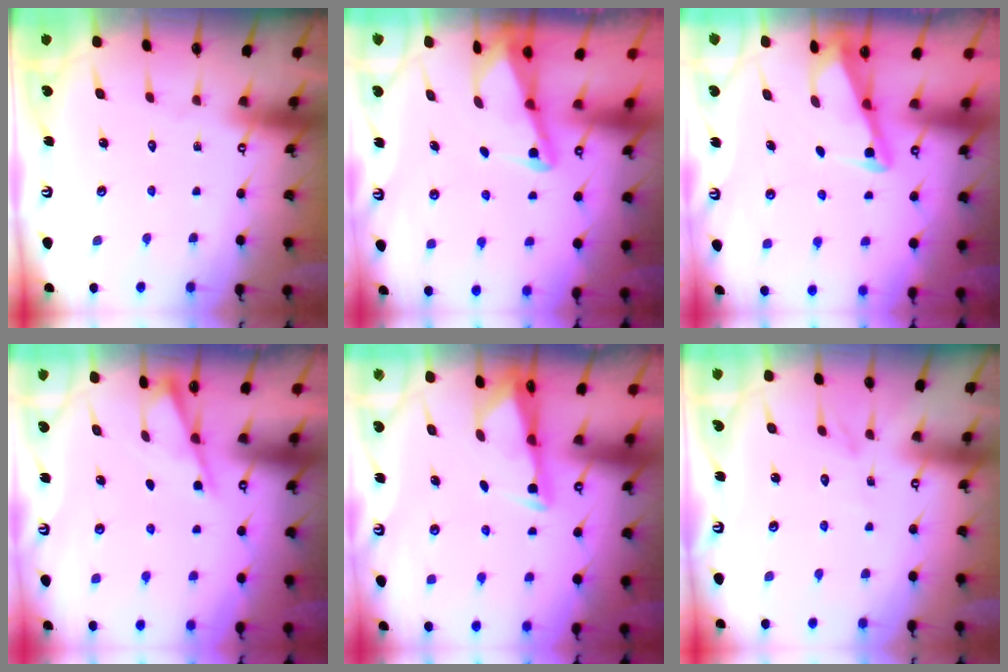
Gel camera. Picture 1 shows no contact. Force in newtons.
{"total": 2.1, "press": 2.1, "slide": 0.3}
{"total": 2.7, "press": 2.7, "slide": 0.3}
{"total": 1.6, "press": 1.6, "slide": 0.2}
{"total": 3.0, "press": 2.9, "slide": 0.4}
{"total": 2.8, "press": 2.8, "slide": 0.3}